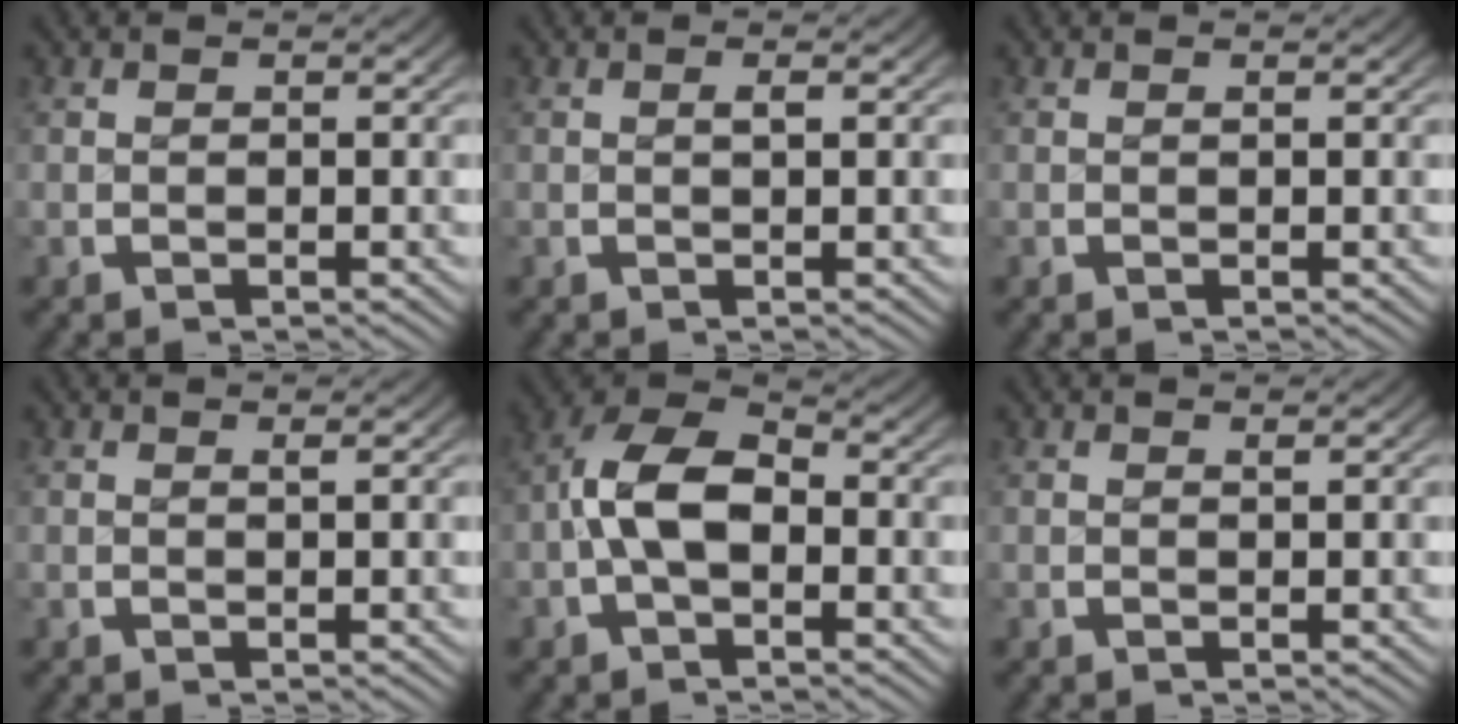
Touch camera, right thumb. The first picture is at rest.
{"total": 0.8, "force": [0.1, 0.2, 0.8], "torque": [-0.012, 0.000, 0.002]}
{"total": 0.0}
{"total": 0.6, "force": [0.5, -0.1, 0.4], "torque": [-0.005, 0.000, 0.008]}
{"total": 7.5, "force": [-0.7, 5.0, 5.6], "torque": [-0.120, -0.015, -0.015]}
{"total": 0.5, "force": [0.5, -0.1, 0.2], "torque": [-0.001, -0.001, 0.008]}